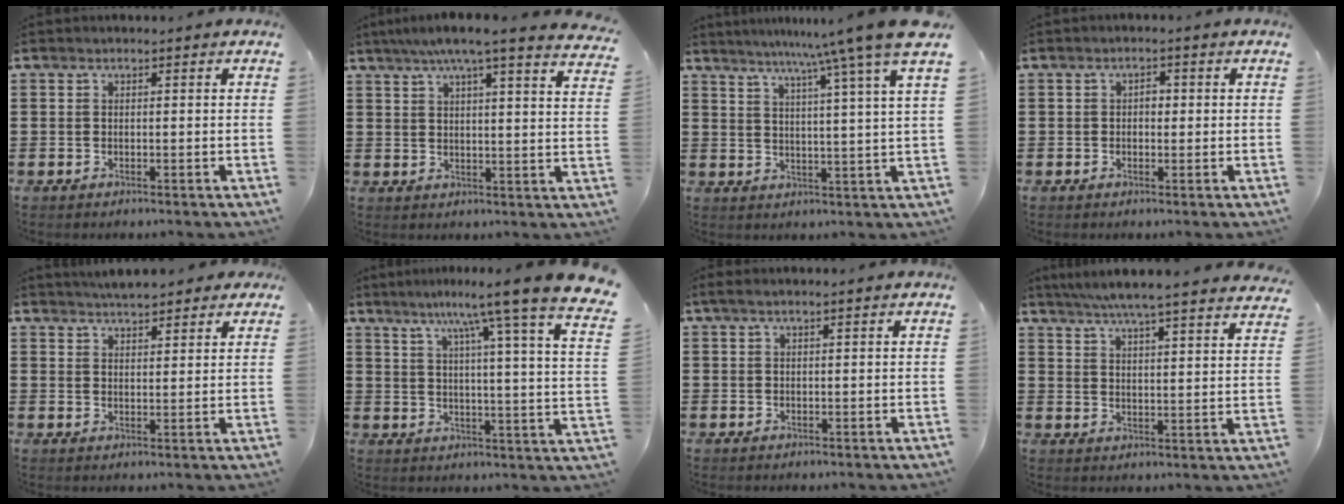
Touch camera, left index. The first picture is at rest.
{"total": 6.3, "force": [5.1, -0.4, 3.6], "torque": [-0.088, -0.018, 0.086]}
{"total": 8.5, "force": [6.8, -1.7, 4.8], "torque": [-0.104, -0.044, 0.104]}
{"total": 1.6, "force": [0.0, 1.0, 1.3], "torque": [-0.026, 0.006, -0.001]}
{"total": 3.7, "force": [3.6, 0.6, 0.6], "torque": [-0.022, -0.004, 0.067]}
{"total": 10.0, "force": [8.0, -1.7, 5.8], "torque": [-0.122, -0.060, 0.116]}
{"total": 1.0, "force": [0.4, 0.2, 0.9], "torque": [-0.018, 0.000, 0.006]}
{"total": 6.0, "force": [5.5, -0.7, 2.3], "torque": [-0.064, -0.030, 0.094]}